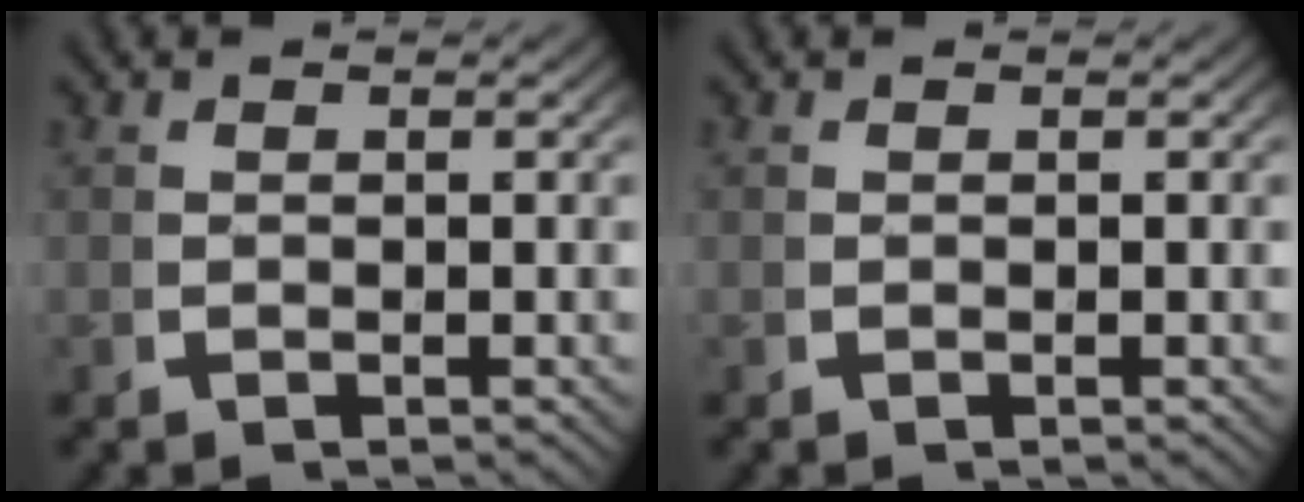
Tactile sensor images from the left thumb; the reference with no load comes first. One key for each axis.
{"total": 0.0}